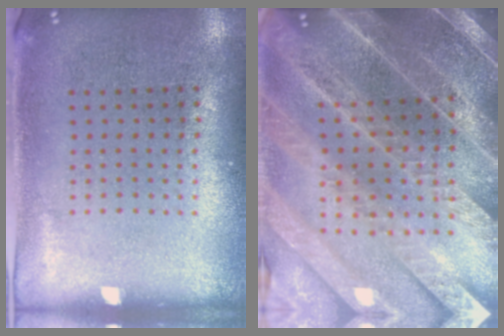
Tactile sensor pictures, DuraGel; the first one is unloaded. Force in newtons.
{"total": 4.0, "press": 3.7, "slide": 1.6}